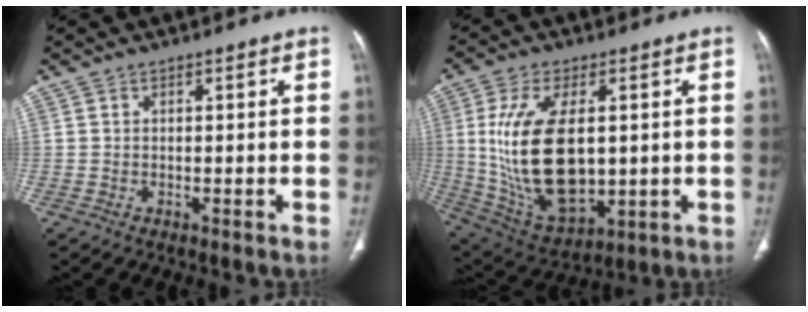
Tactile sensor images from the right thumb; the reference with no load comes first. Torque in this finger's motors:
{"motor_torque": [0.12, 3.27, 2.43, 0.29, 0.80]}